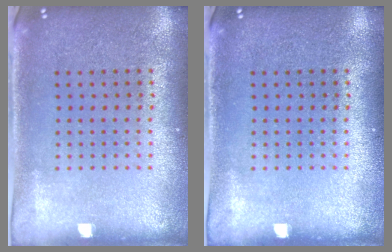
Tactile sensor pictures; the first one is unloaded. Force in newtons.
{"total": 0.0}